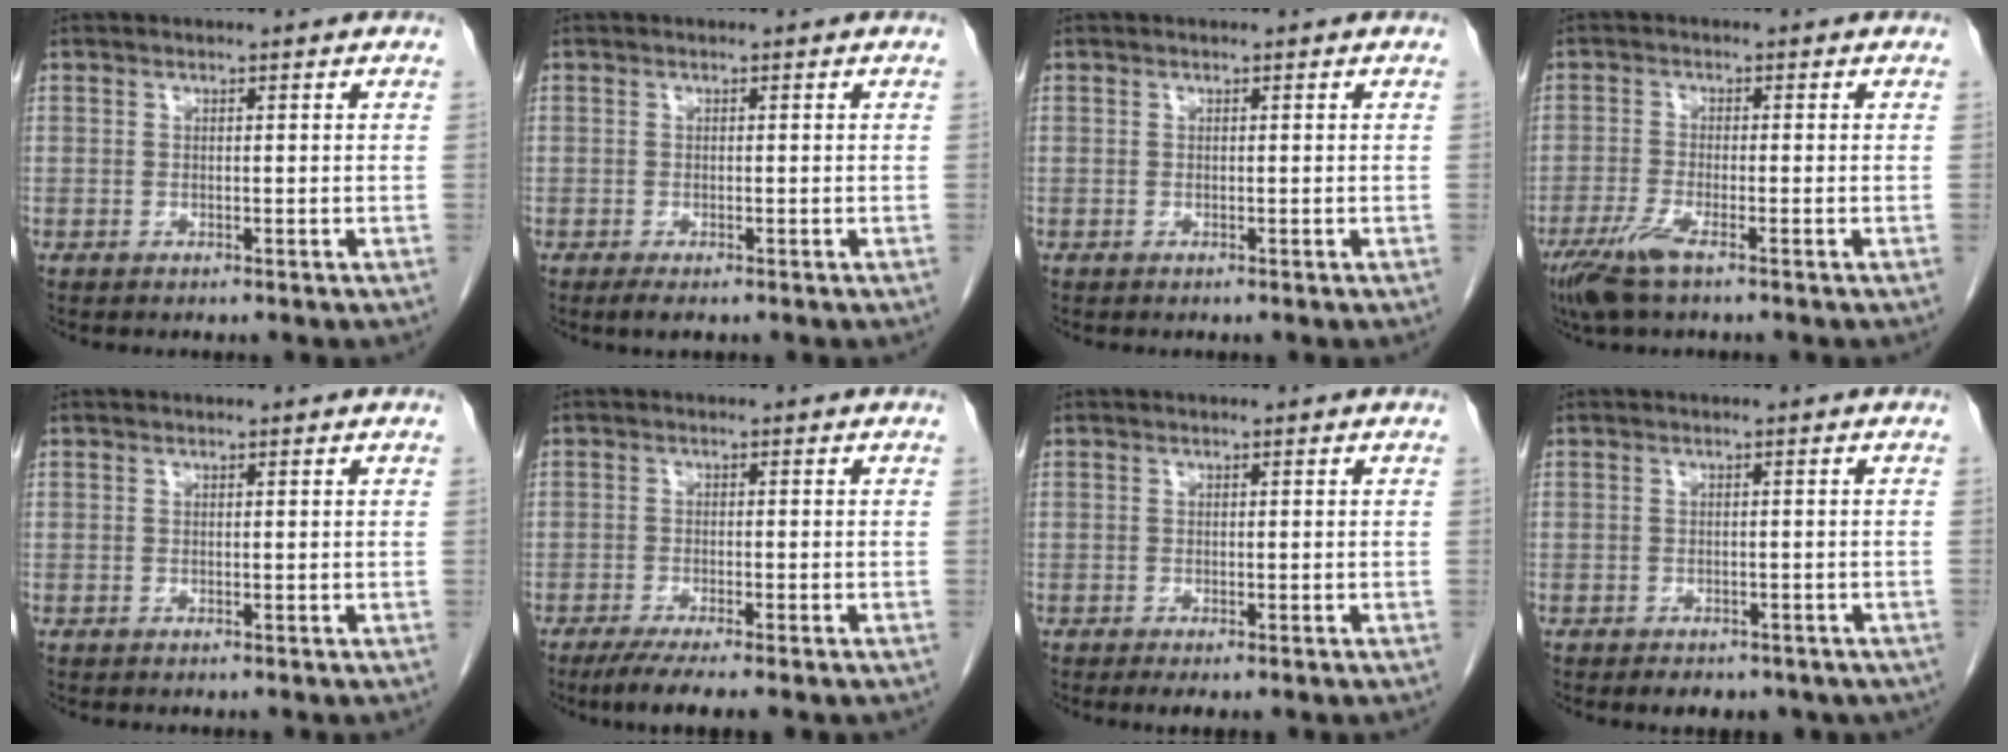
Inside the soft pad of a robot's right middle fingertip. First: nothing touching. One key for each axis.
{"total": 1.7, "fx": -1.2, "fy": 0.5, "fz": 1.2, "tx": -0.021, "ty": -0.005, "tz": -0.017}
{"total": 0.0}
{"total": 5.0, "fx": -3.2, "fy": 0.4, "fz": 3.8, "tx": -0.085, "ty": -0.015, "tz": -0.064}
{"total": 0.0}
{"total": 6.2, "fx": -4.7, "fy": 0.4, "fz": 4.1, "tx": -0.063, "ty": -0.015, "tz": -0.070}
{"total": 2.7, "fx": -1.9, "fy": 0.6, "fz": 1.8, "tx": -0.023, "ty": -0.007, "tz": -0.024}
{"total": 6.9, "fx": -5.2, "fy": 3.4, "fz": 2.9, "tx": -0.028, "ty": 0.005, "tz": -0.056}